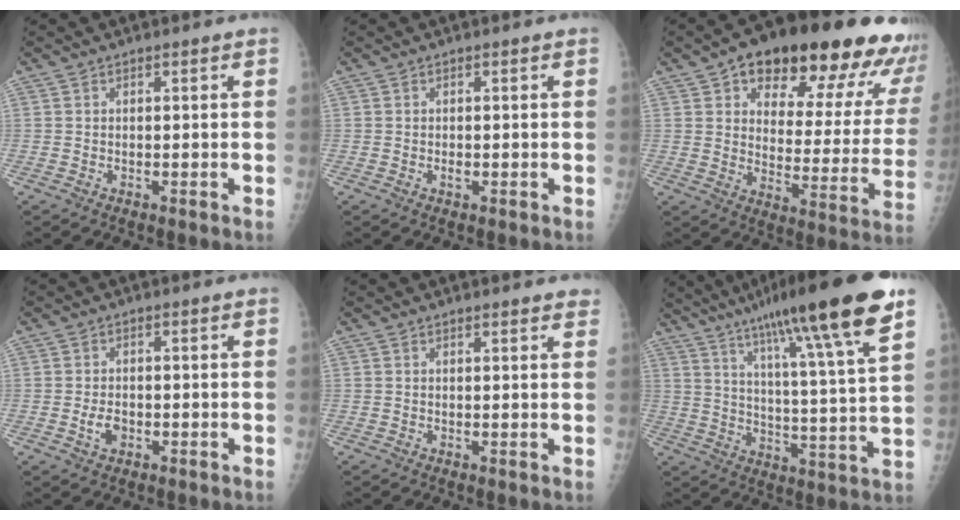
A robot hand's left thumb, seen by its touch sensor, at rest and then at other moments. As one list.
[{"total": 0.8, "force": [-0.2, 0.5, 0.6], "torque": [-0.010, -0.001, -0.003]}, {"total": 26.6, "force": [17.5, 10.5, 17.1], "torque": [-0.185, -0.048, 0.230]}, {"total": 2.7, "force": [-0.7, 1.7, 1.9], "torque": [-0.031, 0.003, -0.011]}, {"total": 3.0, "force": [2.7, 0.7, 1.1], "torque": [0.002, -0.005, 0.024]}, {"total": 23.2, "force": [14.8, 1.5, 17.8], "torque": [-0.266, -0.038, 0.223]}]